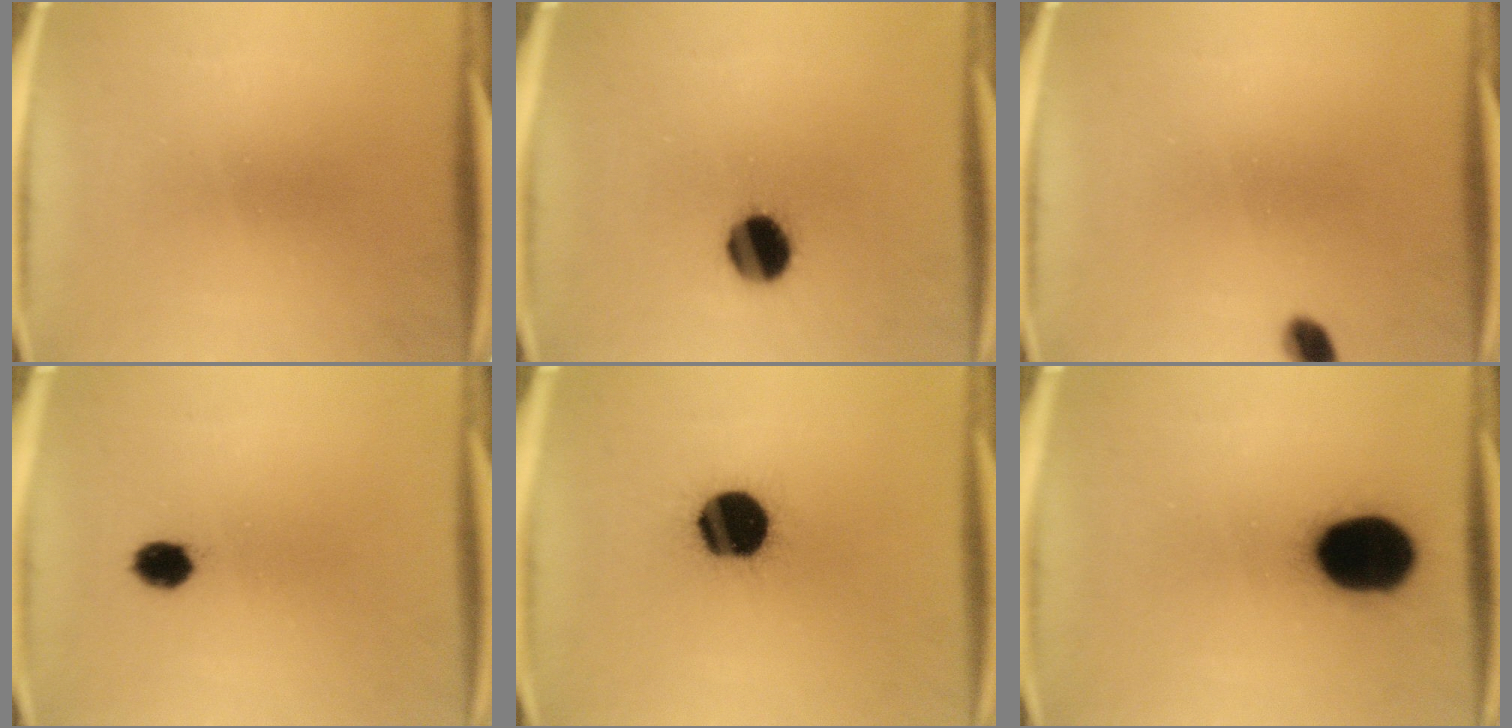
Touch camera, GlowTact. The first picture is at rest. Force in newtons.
{"total": 9.6}
{"total": 2.9}
{"total": 4.0}
{"total": 18.3}
{"total": 19.6}